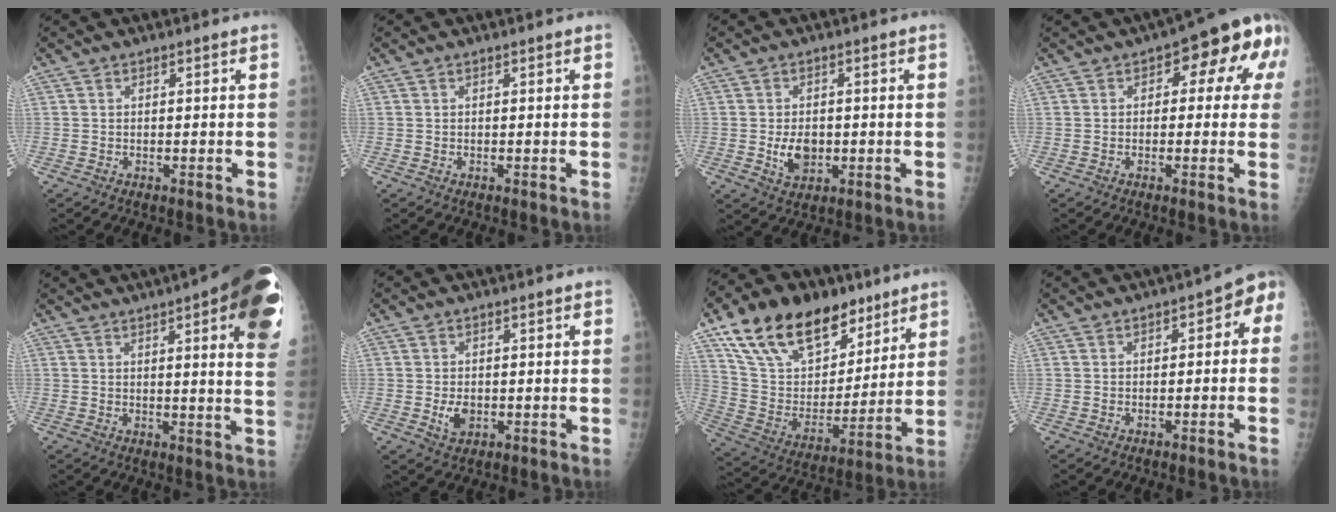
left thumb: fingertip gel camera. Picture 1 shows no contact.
{"total": 0.0}
{"total": 5.3, "force": [-0.8, 3.8, 3.6], "torque": [-0.047, -0.002, -0.006]}
{"total": 10.3, "force": [2.8, 5.3, 8.4], "torque": [-0.055, 0.020, 0.021]}
{"total": 20.7, "force": [9.2, 4.5, 17.9], "torque": [-0.193, -0.020, 0.103]}
{"total": 3.2, "force": [-0.6, 2.2, 2.2], "torque": [-0.032, -0.002, -0.004]}
{"total": 25.2, "force": [16.0, 13.8, 13.7], "torque": [-0.208, -0.032, 0.287]}
{"total": 4.7, "force": [-1.1, 2.8, 3.6], "torque": [-0.020, 0.032, -0.024]}